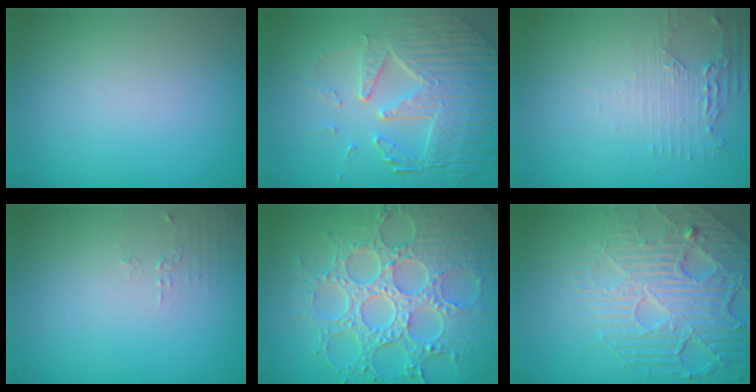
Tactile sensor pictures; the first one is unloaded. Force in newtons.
{"total": 7.4, "press": 5.4, "slide": 5.0}
{"total": 2.1, "press": 1.6, "slide": 1.4}
{"total": 0.9, "press": 0.9, "slide": 0.3}
{"total": 8.8, "press": 6.5, "slide": 5.8}
{"total": 7.5, "press": 5.4, "slide": 5.3}